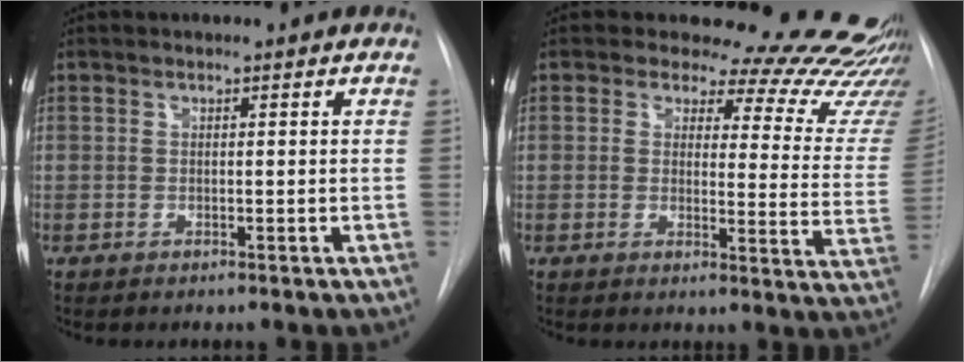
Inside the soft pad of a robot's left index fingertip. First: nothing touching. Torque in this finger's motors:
{"motor_torque": [1.07, -1.04, 0.03, -0.06]}